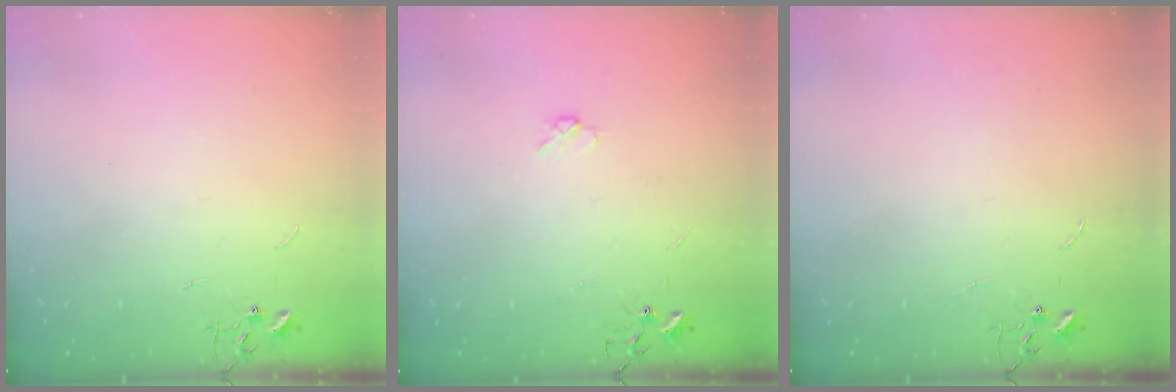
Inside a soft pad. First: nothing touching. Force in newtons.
{"total": 3.5, "press": 3.5, "slide": 0.7}
{"total": 0.0}